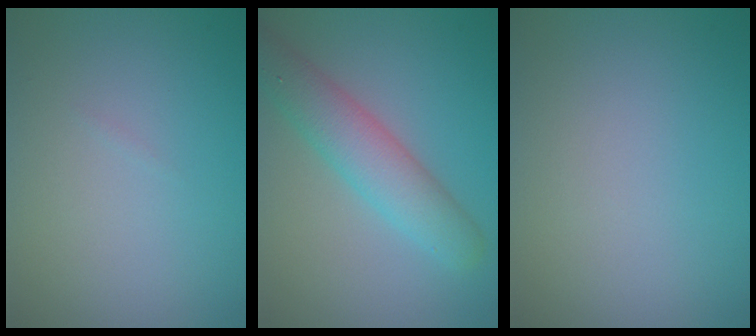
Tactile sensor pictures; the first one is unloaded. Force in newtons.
{"total": 4.9, "press": 4.9, "slide": 0.1}
{"total": 0.0}